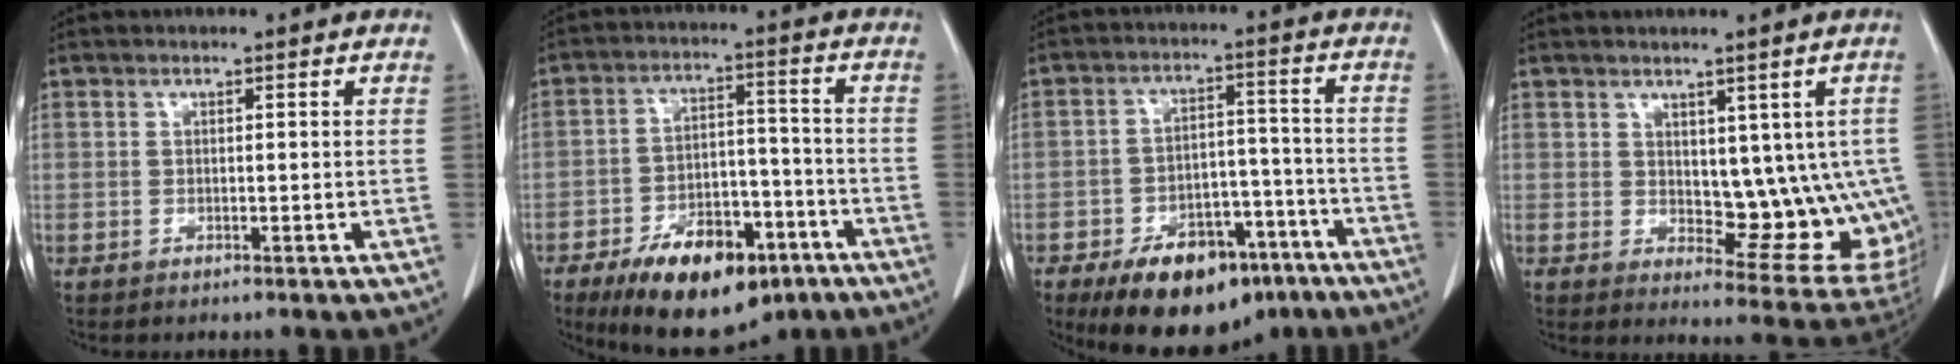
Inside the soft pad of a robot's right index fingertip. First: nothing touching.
{"total": 15.5, "force": [-9.6, 7.3, 9.8], "torque": [-0.153, 0.010, -0.146]}
{"total": 15.4, "force": [-10.3, 8.0, 8.2], "torque": [-0.117, 0.028, -0.154]}
{"total": 12.0, "force": [1.0, 6.3, 10.1], "torque": [-0.097, -0.001, 0.029]}